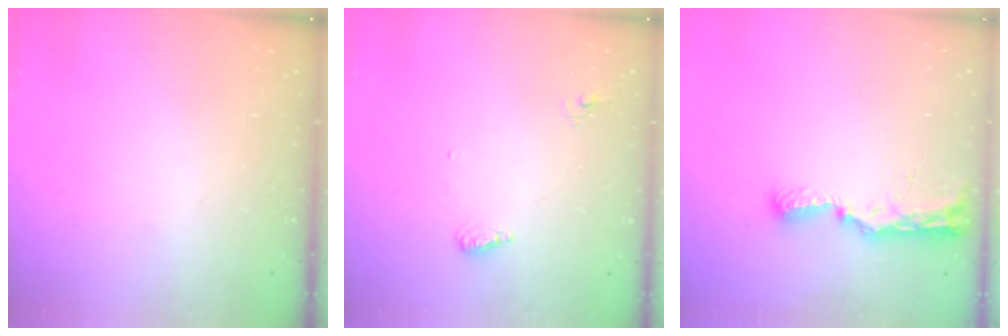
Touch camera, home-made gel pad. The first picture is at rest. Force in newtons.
{"total": 6.5, "press": 6.4, "slide": 1.1}
{"total": 8.8, "press": 8.7, "slide": 0.9}